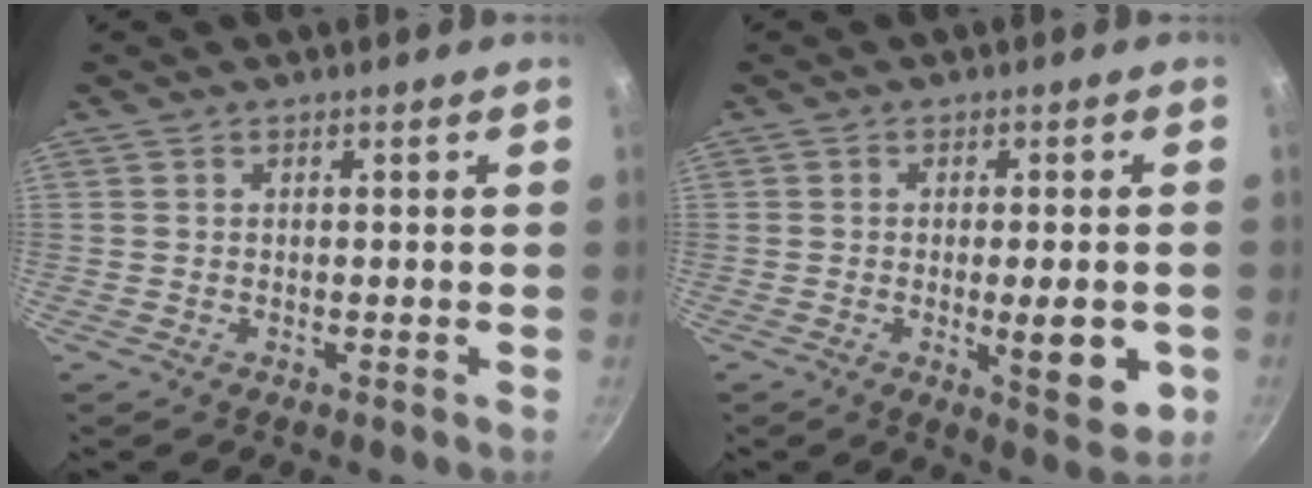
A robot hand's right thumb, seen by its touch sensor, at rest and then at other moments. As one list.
[{"total": 9.2, "force": [-2.0, 2.9, 8.5], "torque": [-0.102, -0.007, -0.022]}]